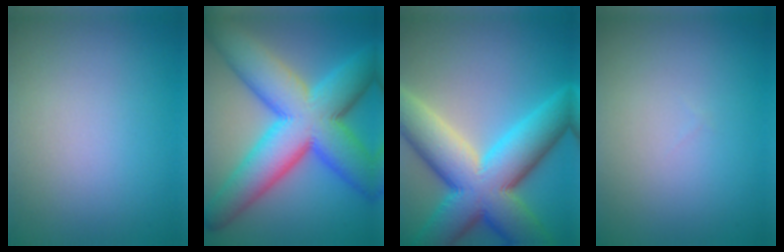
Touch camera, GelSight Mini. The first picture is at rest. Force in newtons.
{"total": 13.8, "press": 13.8, "slide": 0.2}
{"total": 13.8, "press": 13.8, "slide": 0.6}
{"total": 0.0}